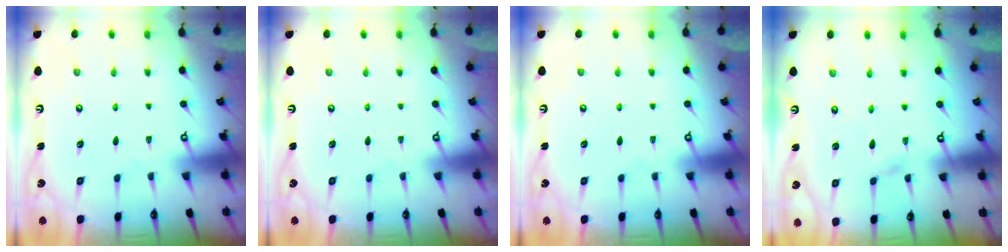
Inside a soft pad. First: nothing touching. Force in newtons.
{"total": 0.0}
{"total": 0.0}
{"total": 2.1, "press": 2.1, "slide": 0.2}